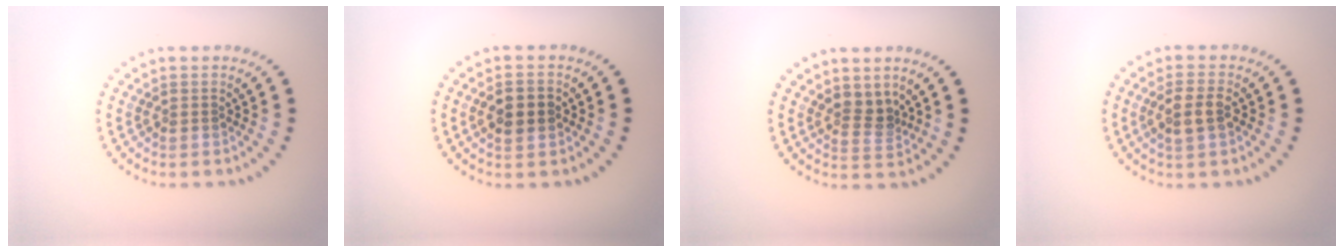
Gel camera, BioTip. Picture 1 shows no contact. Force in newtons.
{"total": 2.2, "press": 2.2, "slide": 0.1}
{"total": 2.3, "press": 1.8, "slide": 1.4}
{"total": 2.5, "press": 2.4, "slide": 0.6}